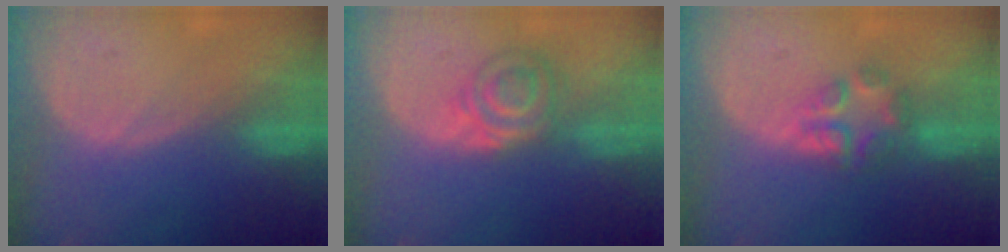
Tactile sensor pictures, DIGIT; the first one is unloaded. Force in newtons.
{"total": 6.0, "press": 5.5, "slide": 2.2}
{"total": 6.0, "press": 5.2, "slide": 3.1}